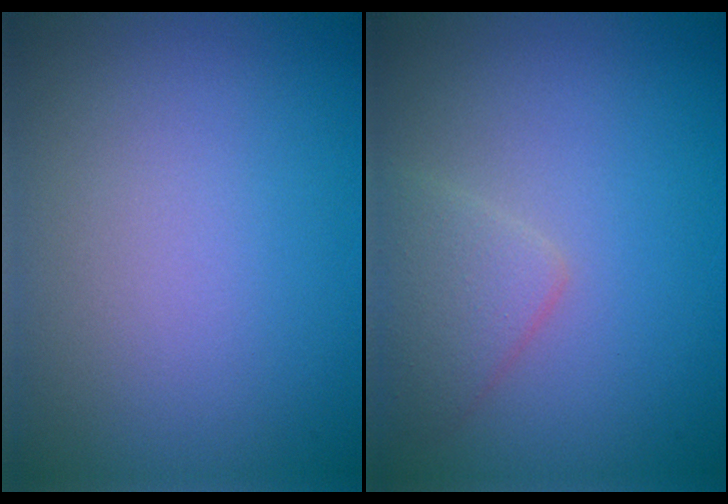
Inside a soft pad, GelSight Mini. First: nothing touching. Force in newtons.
{"total": 2.3, "press": 2.3, "slide": 0.1}